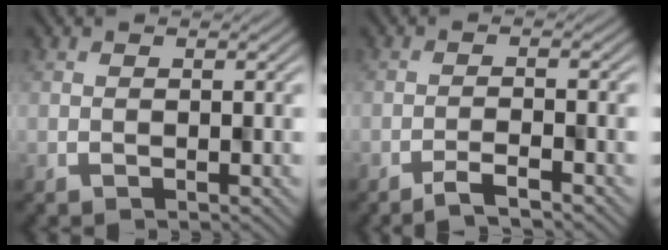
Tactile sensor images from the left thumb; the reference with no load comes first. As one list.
[{"total": 2.6, "force": [-2.0, 0.2, 1.7], "torque": [-0.025, 0.007, -0.040]}]